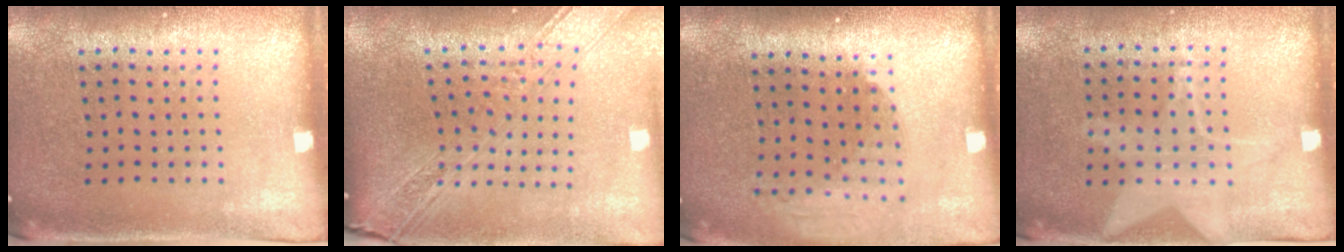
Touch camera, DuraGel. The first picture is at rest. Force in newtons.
{"total": 3.3, "press": 2.4, "slide": 2.2}
{"total": 2.0, "press": 1.5, "slide": 1.3}
{"total": 1.2, "press": 1.2, "slide": 0.1}